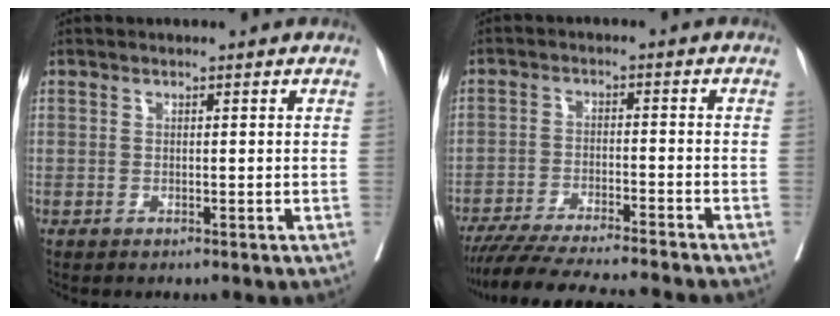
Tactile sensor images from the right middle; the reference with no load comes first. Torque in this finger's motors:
{"motor_torque": [1.07, -1.07, 0.40, 0.07]}